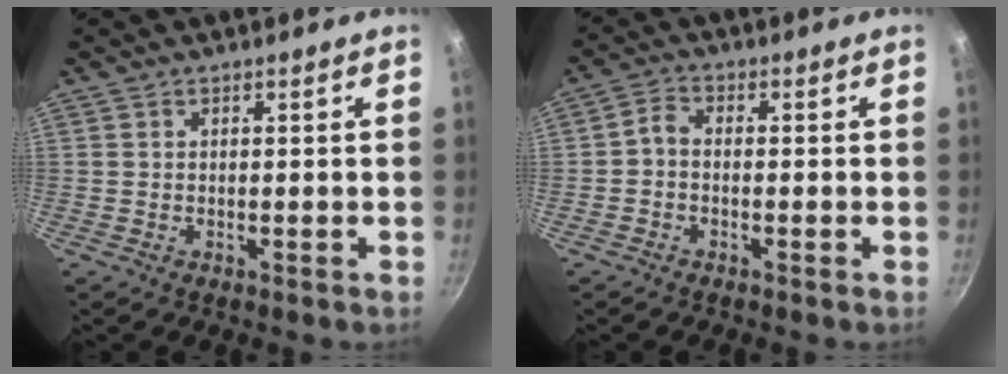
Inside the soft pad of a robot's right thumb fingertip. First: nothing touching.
{"total": 2.5, "force": [-1.0, 1.7, 1.6], "torque": [-0.039, 0.016, -0.029]}